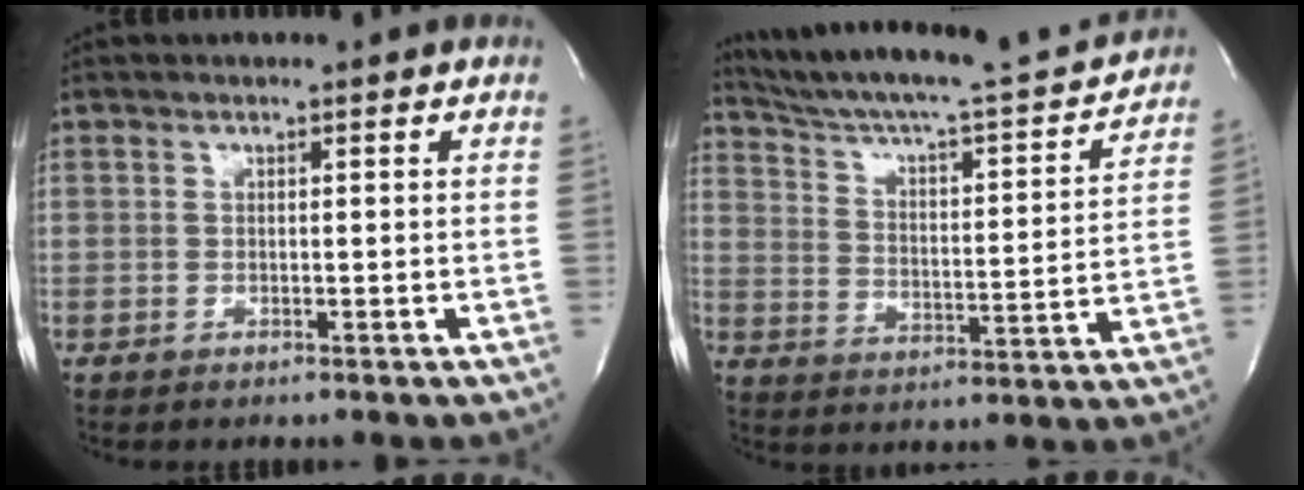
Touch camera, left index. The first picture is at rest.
{"total": 22.9, "force": [21.0, 2.3, 9.0], "torque": [-0.147, -0.023, 0.293]}